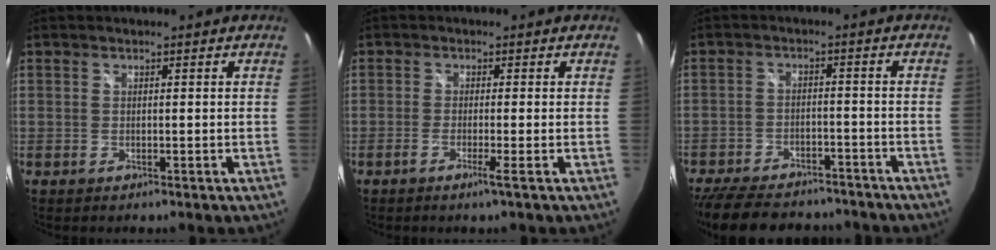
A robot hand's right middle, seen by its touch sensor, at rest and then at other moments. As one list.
[{"total": 2.2, "force": [-1.2, -0.9, 1.6], "torque": [-0.036, -0.005, -0.030]}, {"total": 19.0, "force": [-15.7, 7.2, 8.1], "torque": [-0.184, -0.007, -0.225]}]